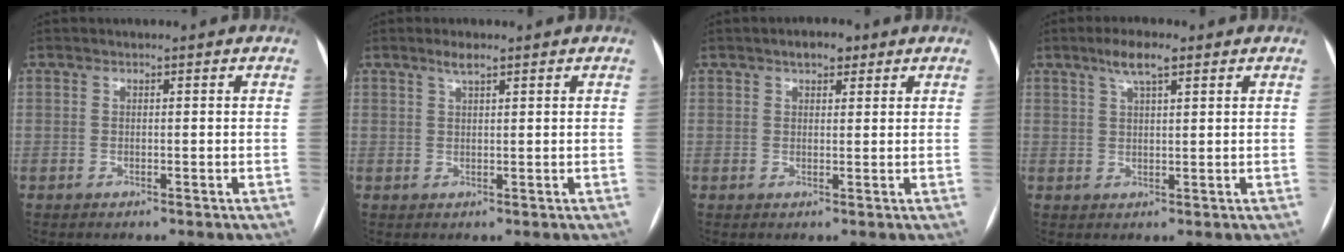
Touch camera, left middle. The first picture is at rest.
{"total": 2.0, "force": [1.4, 0.2, 1.4], "torque": [-0.031, 0.004, 0.028]}
{"total": 3.1, "force": [2.0, 1.5, 1.9], "torque": [-0.029, 0.011, 0.030]}
{"total": 4.6, "force": [2.9, 0.8, 3.5], "torque": [-0.069, 0.011, 0.052]}